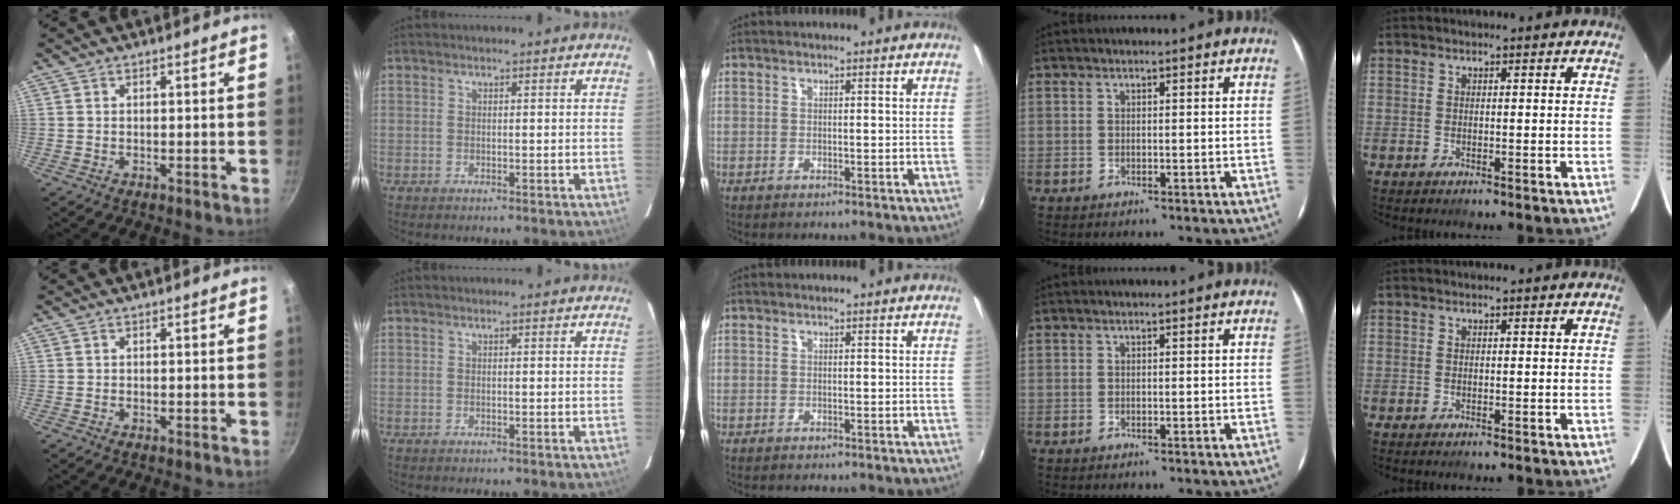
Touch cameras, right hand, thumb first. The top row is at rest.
{}